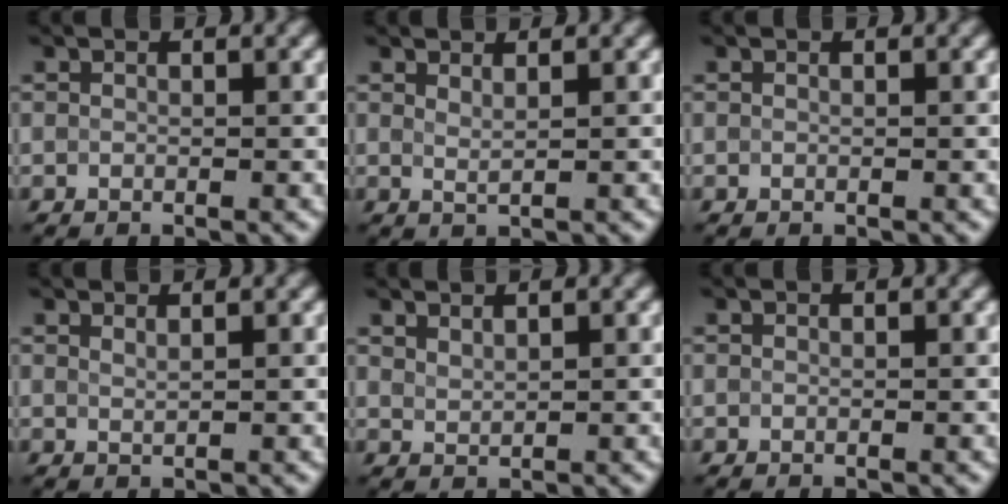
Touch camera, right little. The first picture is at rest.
{"total": 1.1, "force": [0.8, 0.3, 0.7], "torque": [-0.008, -0.002, 0.015]}
{"total": 0.0}
{"total": 0.8, "force": [0.7, 0.3, 0.4], "torque": [-0.002, -0.001, 0.012]}
{"total": 1.2, "force": [1.1, 0.2, 0.3], "torque": [-0.009, -0.001, 0.026]}
{"total": 0.0}